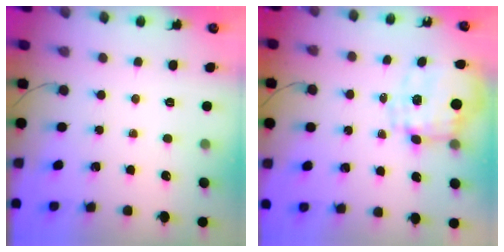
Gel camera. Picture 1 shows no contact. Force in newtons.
{"total": 3.6, "press": 3.3, "slide": 1.4}